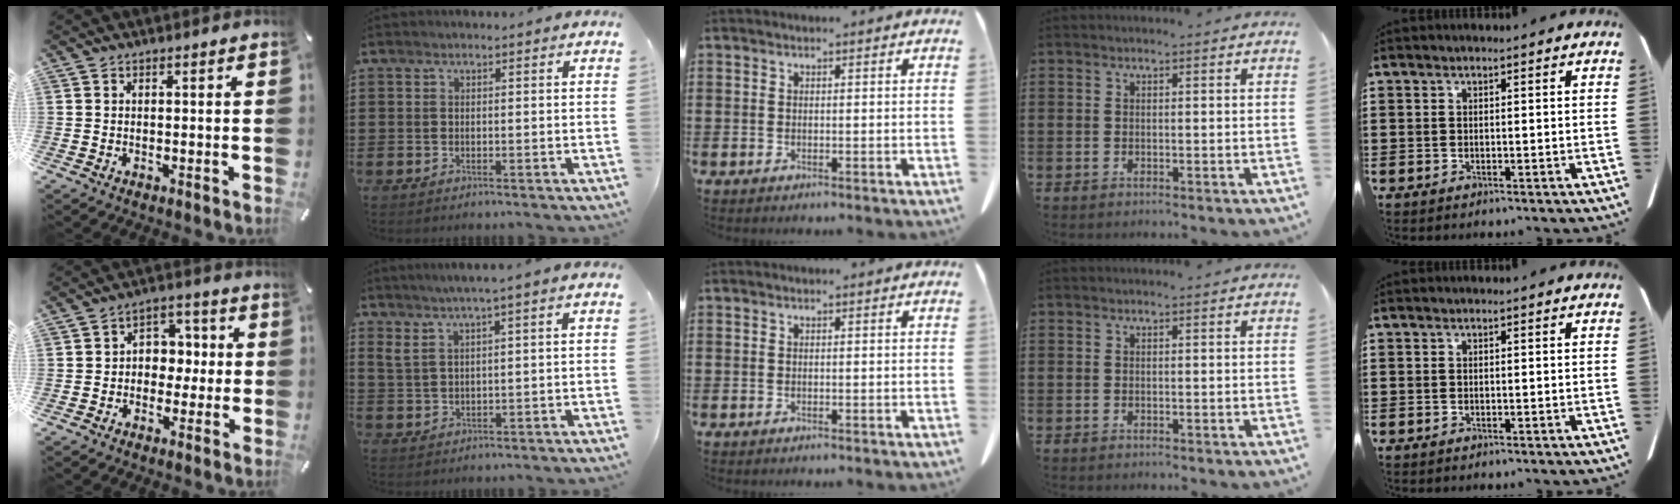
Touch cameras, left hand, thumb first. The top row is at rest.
{"thumb": {"total": 6.3, "force": [-1.1, 5.6, 2.7], "torque": [-0.035, 0.013, -0.025]}, "index": {"total": 2.6, "force": [1.3, 0.0, 2.3], "torque": [-0.047, 0.000, 0.019]}}